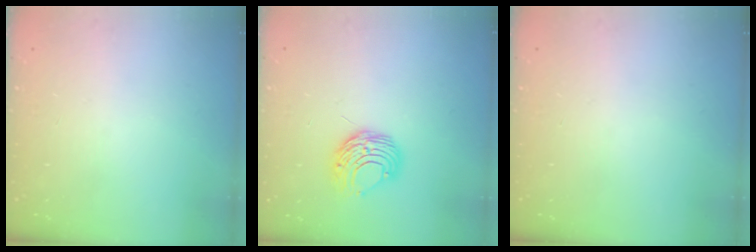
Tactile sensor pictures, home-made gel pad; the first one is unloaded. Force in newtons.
{"total": 8.8, "press": 8.8, "slide": 0.8}
{"total": 0.0}